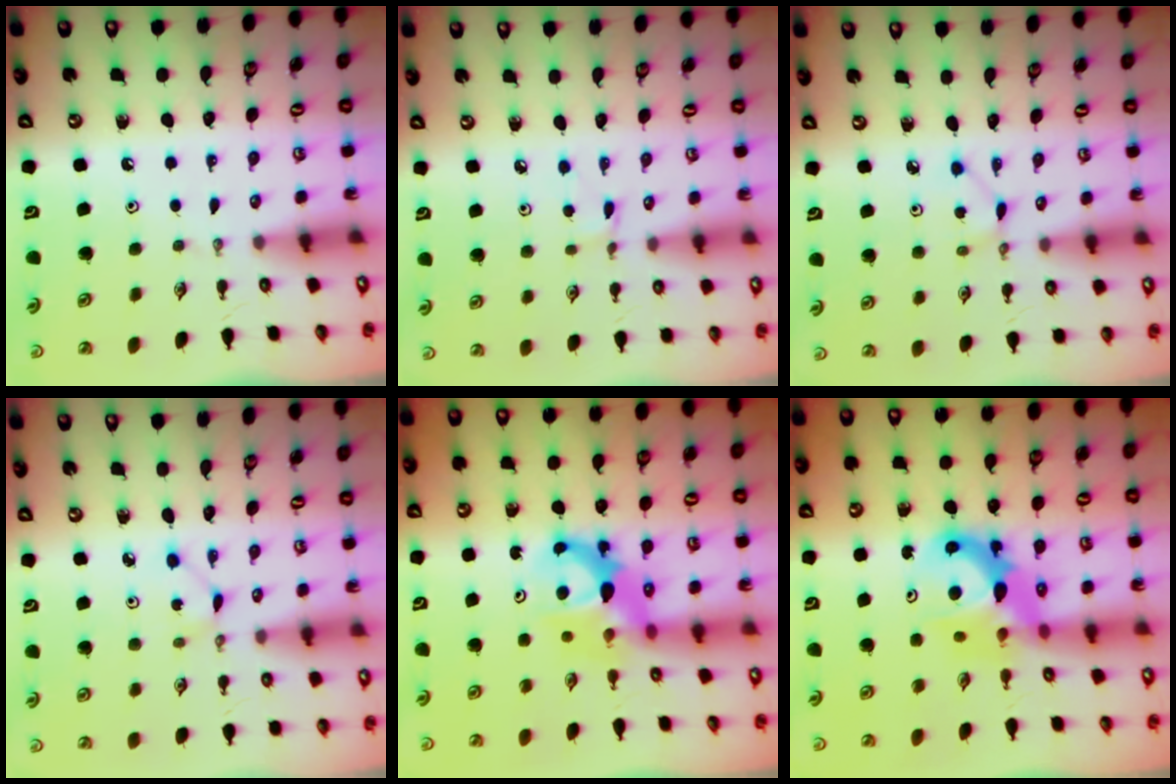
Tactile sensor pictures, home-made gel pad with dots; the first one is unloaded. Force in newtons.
{"total": 1.6, "press": 1.5, "slide": 0.2}
{"total": 2.1, "press": 2.1, "slide": 0.1}
{"total": 2.2, "press": 2.2, "slide": 0.3}
{"total": 7.1, "press": 7.1, "slide": 0.5}
{"total": 8.7, "press": 8.7, "slide": 0.7}